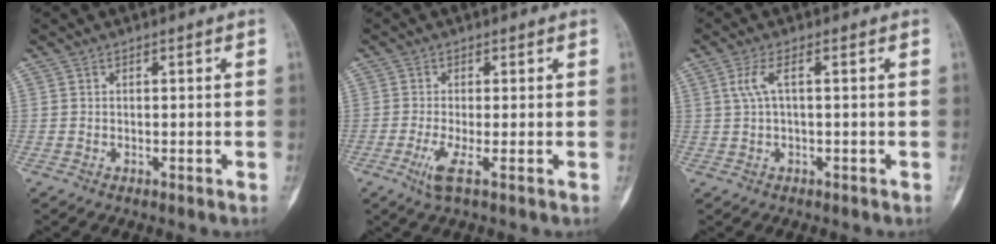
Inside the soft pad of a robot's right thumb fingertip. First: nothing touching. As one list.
[{"total": 3.2, "force": [-1.2, 0.1, 3.0], "torque": [-0.080, -0.012, -0.028]}, {"total": 3.3, "force": [0.6, 0.7, 3.2], "torque": [-0.083, 0.015, 0.016]}]